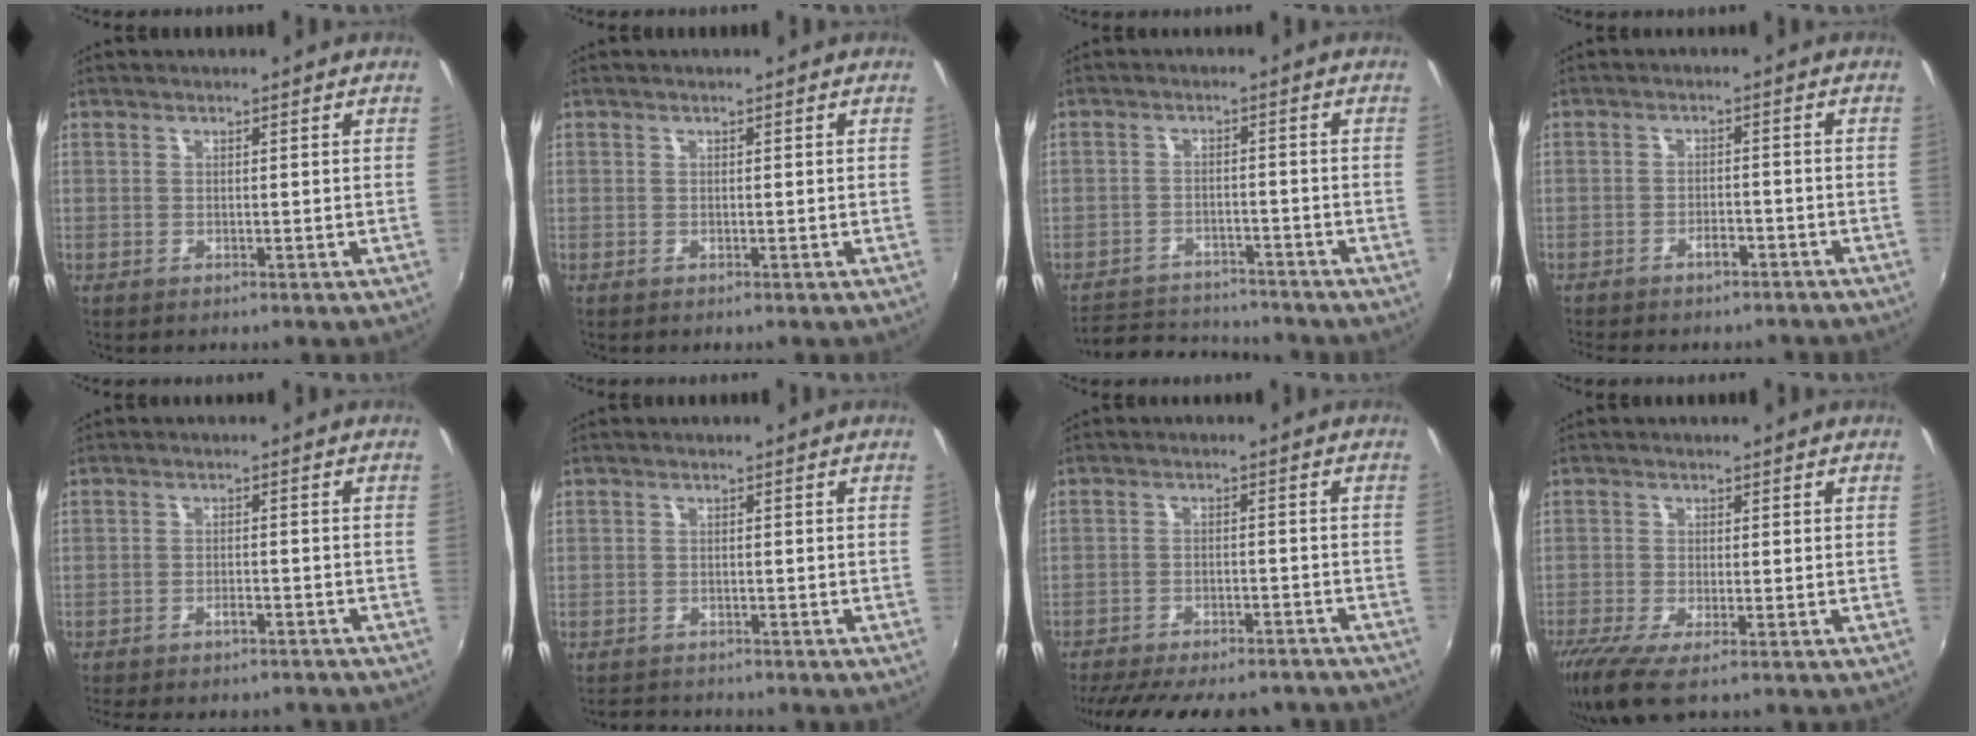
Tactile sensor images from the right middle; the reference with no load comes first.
{"total": 0.0}
{"total": 9.5, "force": [-8.8, 3.1, 1.8], "torque": [-0.056, 0.021, -0.132]}
{"total": 5.4, "force": [-4.6, 1.9, 2.1], "torque": [-0.050, 0.000, -0.062]}
{"total": 6.9, "force": [-6.1, 1.9, 2.6], "torque": [-0.065, -0.010, -0.084]}
{"total": 3.3, "force": [-3.0, 1.2, 0.2], "torque": [-0.017, 0.004, -0.056]}
{"total": 20.7, "force": [-17.7, 6.3, 8.8], "torque": [-0.187, -0.013, -0.234]}
{"total": 6.6, "force": [-4.3, 1.0, 5.0], "torque": [-0.116, -0.029, -0.080]}